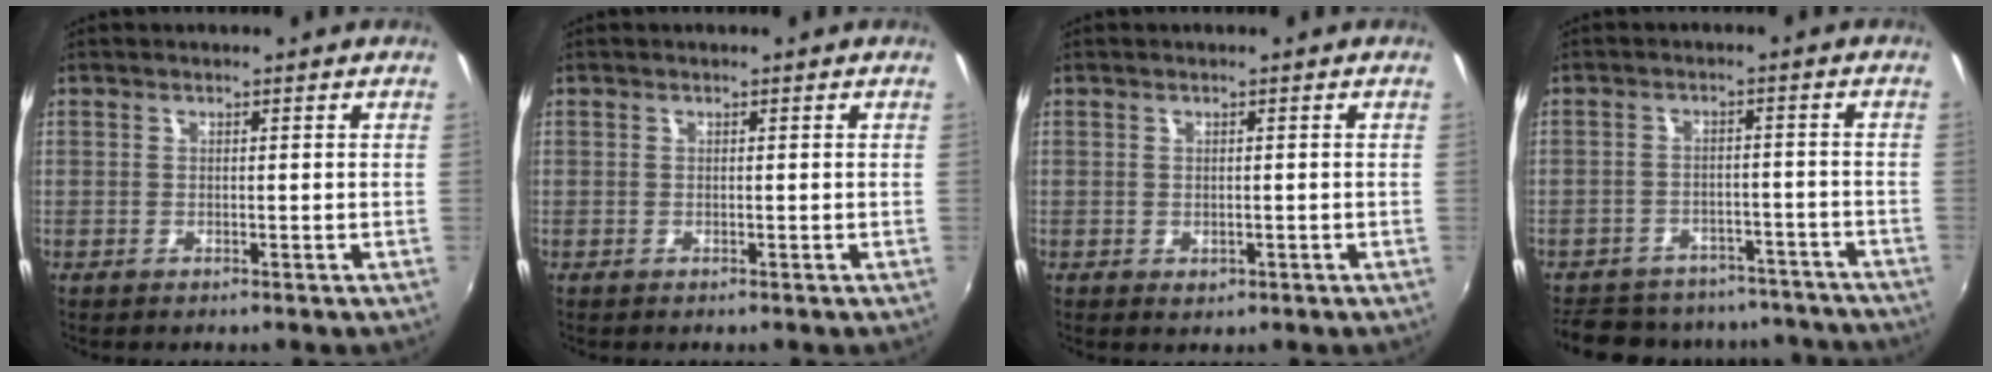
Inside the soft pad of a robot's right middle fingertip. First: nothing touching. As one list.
[{"total": 0.0}, {"total": 1.0, "force": [-0.2, 0.7, 0.6], "torque": [-0.006, -0.002, -0.001]}, {"total": 21.4, "force": [-18.3, 8.5, 7.0], "torque": [-0.156, 0.032, -0.225]}]